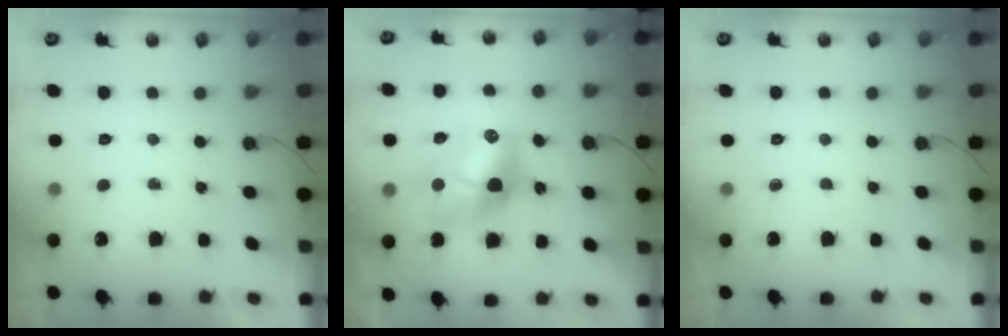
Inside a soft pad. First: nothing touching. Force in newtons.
{"total": 13.8, "press": 13.7, "slide": 1.4}
{"total": 0.0}